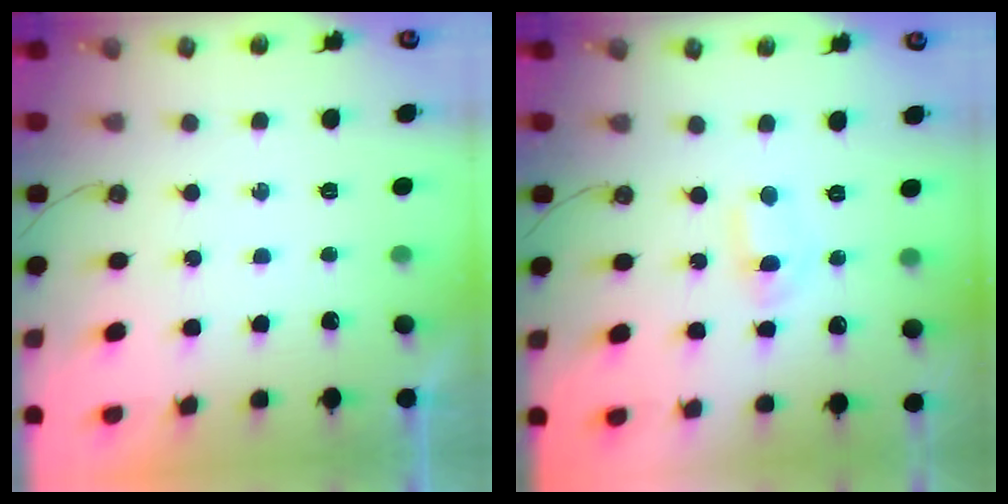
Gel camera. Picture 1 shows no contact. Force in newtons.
{"total": 1.3, "press": 1.1, "slide": 0.7}